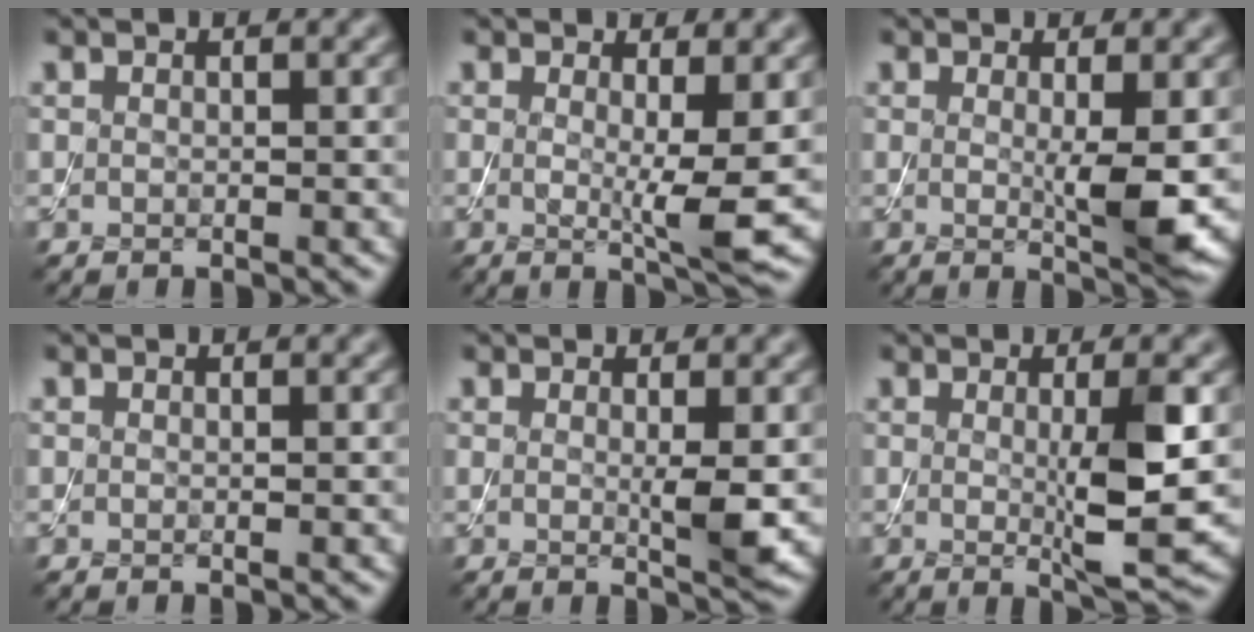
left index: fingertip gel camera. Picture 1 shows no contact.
{"total": 3.7, "force": [0.1, 0.4, 3.7], "torque": [-0.061, -0.017, 0.003]}
{"total": 3.6, "force": [0.1, 0.4, 3.6], "torque": [-0.057, -0.011, 0.005]}
{"total": 0.0}
{"total": 2.4, "force": [0.1, 0.2, 2.4], "torque": [-0.040, -0.009, 0.003]}
{"total": 5.2, "force": [0.0, 0.7, 5.1], "torque": [-0.083, -0.011, 0.004]}